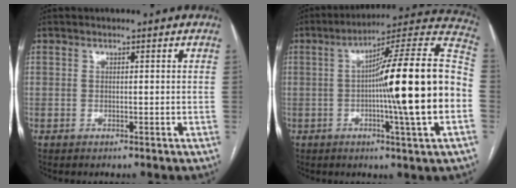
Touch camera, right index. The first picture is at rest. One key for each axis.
{"total": 22.4, "fx": -2.5, "fy": -0.5, "fz": 22.3, "tx": -0.287, "ty": 0.017, "tz": -0.048}